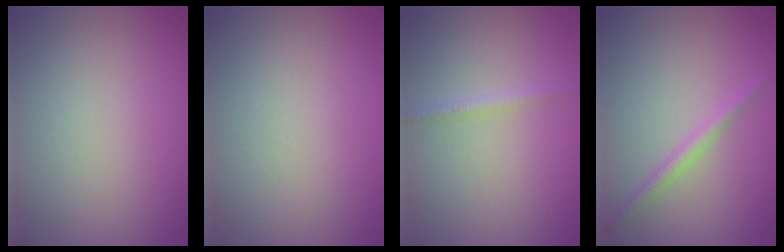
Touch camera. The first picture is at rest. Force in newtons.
{"total": 0.0}
{"total": 1.1, "press": 1.1, "slide": 0.1}
{"total": 1.5, "press": 1.5, "slide": 0.0}